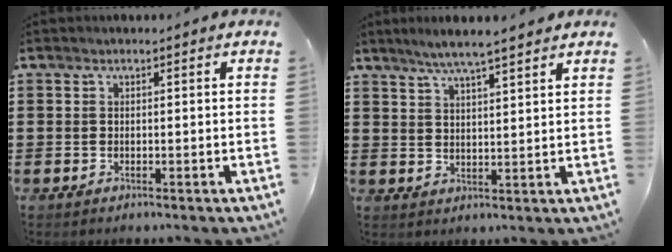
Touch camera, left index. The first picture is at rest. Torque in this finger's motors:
{"motor_torque": [1.07, 1.06, 0.70, 0.18]}